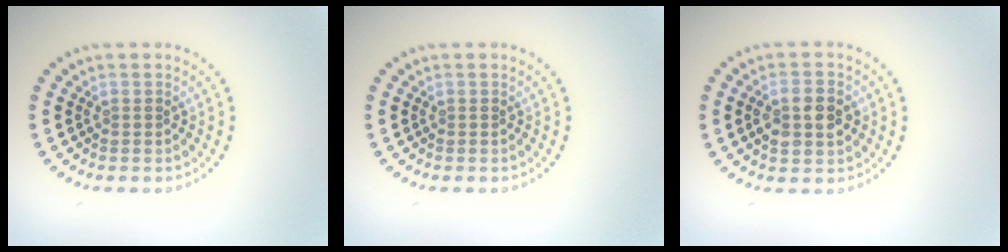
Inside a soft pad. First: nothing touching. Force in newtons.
{"total": 0.0}
{"total": 3.5, "press": 3.5, "slide": 0.2}